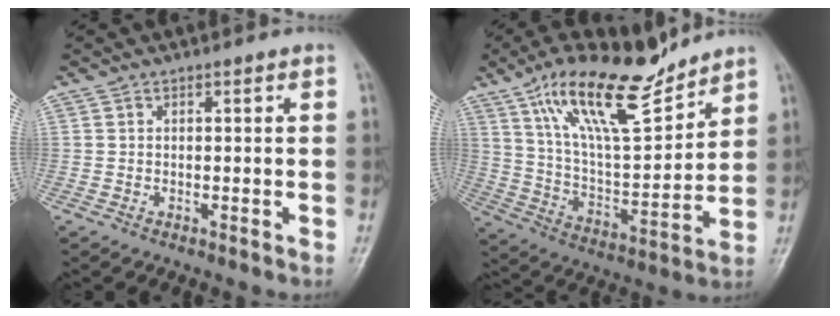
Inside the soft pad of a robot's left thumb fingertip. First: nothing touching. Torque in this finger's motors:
{"motor_torque": [0.18, 0.18, 1.45, -1.32, 0.29]}